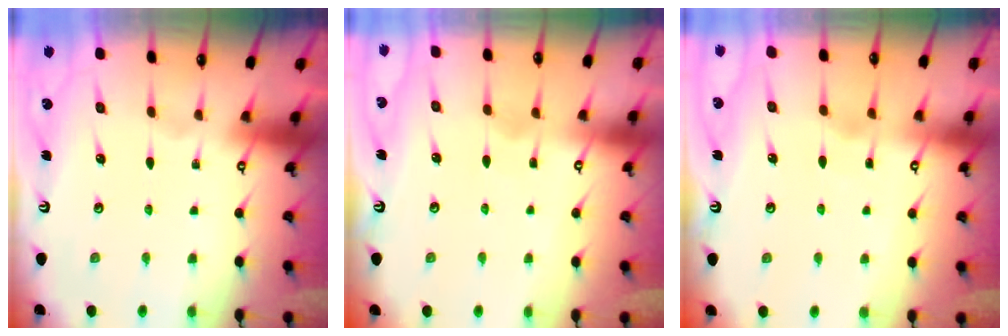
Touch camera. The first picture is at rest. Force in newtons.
{"total": 3.5, "press": 3.4, "slide": 0.4}
{"total": 2.1, "press": 2.1, "slide": 0.4}